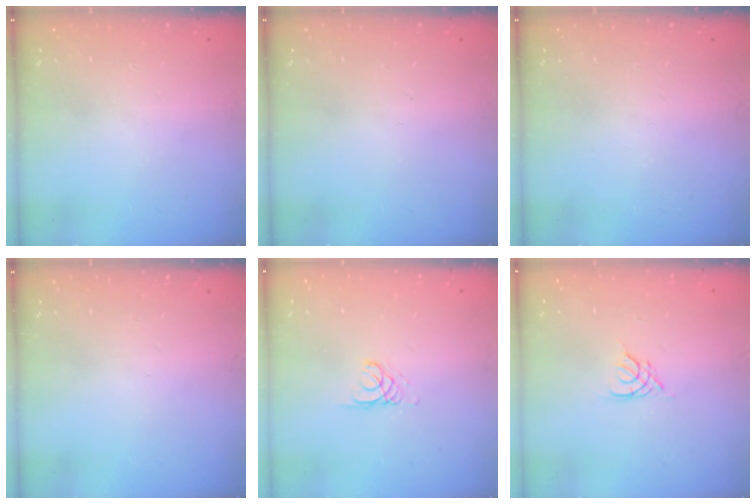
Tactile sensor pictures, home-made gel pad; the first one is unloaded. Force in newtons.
{"total": 0.0}
{"total": 0.0}
{"total": 0.0}
{"total": 1.3, "press": 1.3, "slide": 0.1}
{"total": 2.8, "press": 2.7, "slide": 0.5}